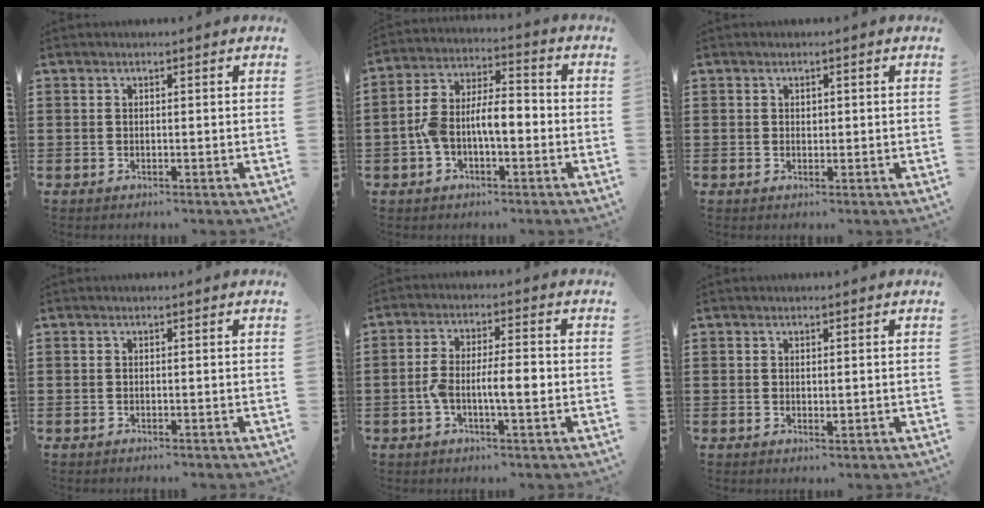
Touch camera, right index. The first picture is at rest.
{"total": 7.5, "force": [-2.0, 3.8, 6.1], "torque": [-0.134, 0.008, -0.045]}
{"total": 0.7, "force": [0.2, 0.6, 0.4], "torque": [-0.009, 0.003, 0.005]}
{"total": 0.0}
{"total": 6.3, "force": [-1.6, 1.9, 5.7], "torque": [-0.115, 0.005, -0.036]}
{"total": 0.8, "force": [0.1, 0.5, 0.7], "torque": [-0.013, 0.002, 0.002]}